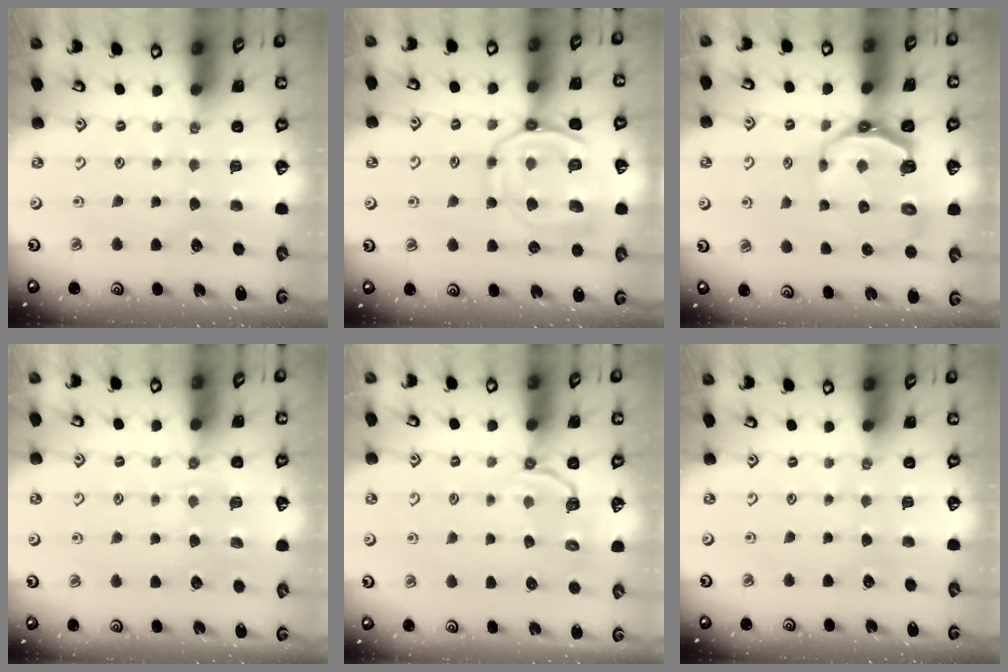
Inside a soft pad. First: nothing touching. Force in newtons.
{"total": 13.6, "press": 13.6, "slide": 1.3}
{"total": 8.5, "press": 7.4, "slide": 4.1}
{"total": 5.4, "press": 5.3, "slide": 1.1}
{"total": 3.5, "press": 2.9, "slide": 2.0}
{"total": 0.0}